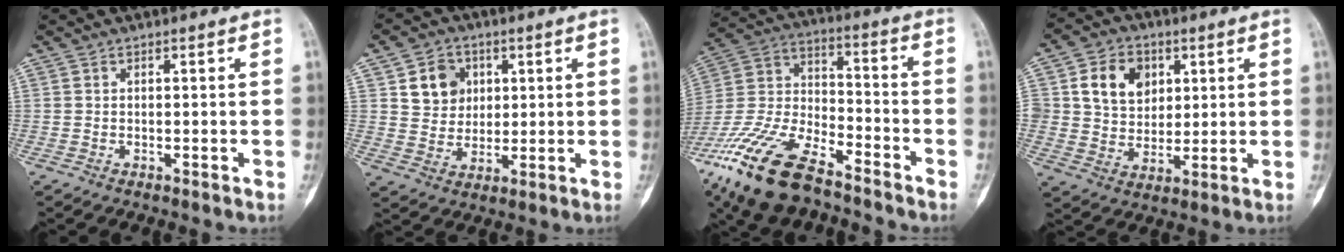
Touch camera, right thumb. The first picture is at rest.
{"total": 8.1, "force": [2.7, 6.9, 3.3], "torque": [-0.020, -0.009, 0.050]}
{"total": 21.0, "force": [-14.4, 8.0, 13.0], "torque": [-0.287, 0.037, -0.275]}
{"total": 11.0, "force": [3.4, 8.7, 5.8], "torque": [-0.061, -0.010, 0.064]}